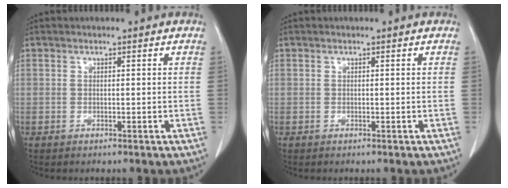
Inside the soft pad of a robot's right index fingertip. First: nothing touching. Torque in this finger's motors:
{"motor_torque": [0.00, 0.00, 0.00, 0.00]}